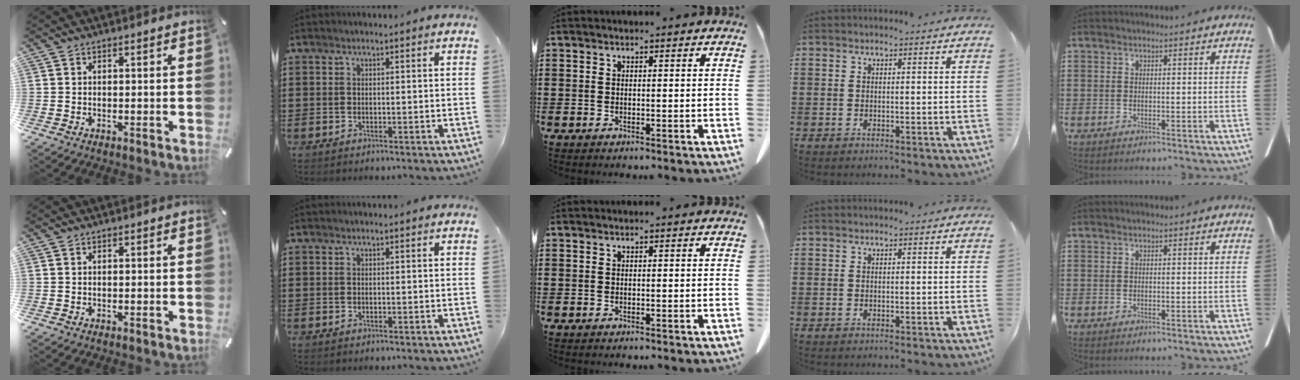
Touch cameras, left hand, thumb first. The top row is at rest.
{}